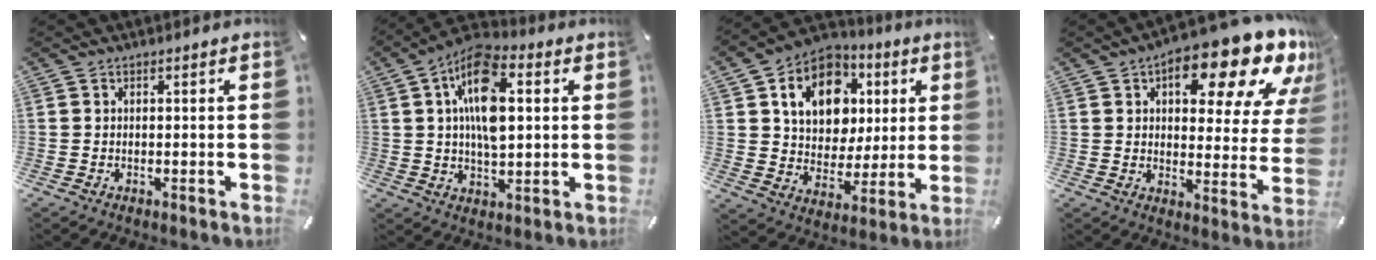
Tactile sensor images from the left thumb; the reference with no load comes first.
{"total": 14.2, "force": [3.3, 7.6, 11.6], "torque": [-0.220, -0.003, 0.053]}
{"total": 15.0, "force": [5.3, 11.9, 7.5], "torque": [-0.125, -0.008, 0.103]}
{"total": 20.8, "force": [12.8, 9.1, 13.6], "torque": [-0.163, -0.090, 0.201]}